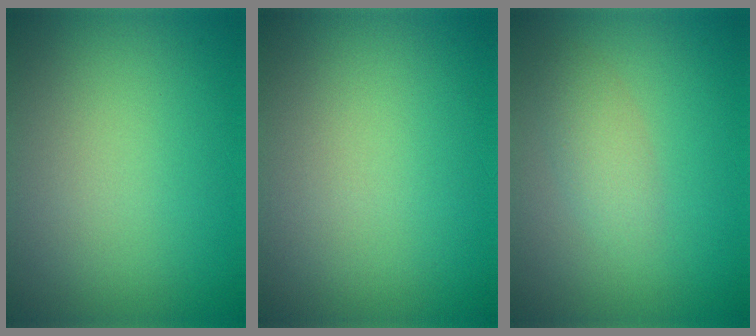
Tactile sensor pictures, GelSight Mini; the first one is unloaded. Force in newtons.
{"total": 0.0}
{"total": 1.8, "press": 1.8, "slide": 0.1}